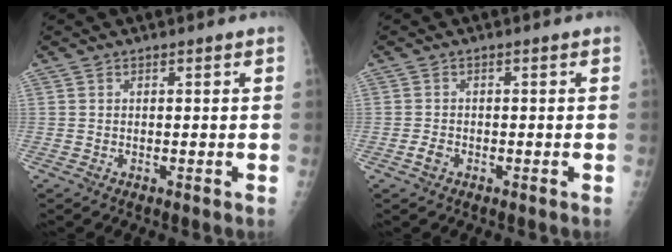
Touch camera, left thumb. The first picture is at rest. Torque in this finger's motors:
{"motor_torque": [-0.35, 0.14, 0.12, 0.06, 0.00]}